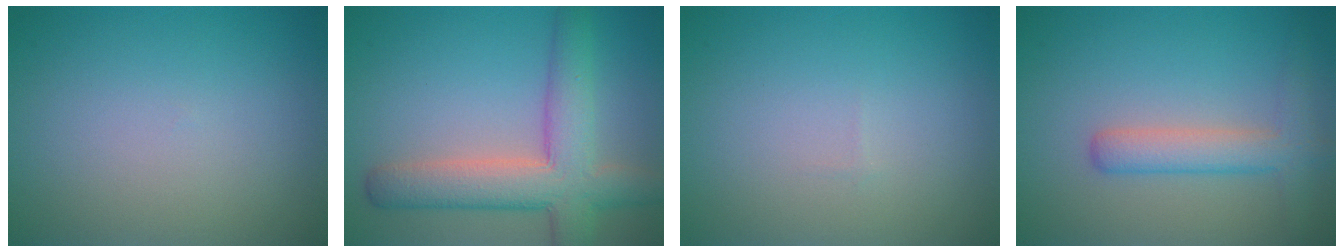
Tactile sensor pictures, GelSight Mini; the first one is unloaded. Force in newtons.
{"total": 7.1, "press": 7.1, "slide": 0.4}
{"total": 0.0}
{"total": 3.5, "press": 3.5, "slide": 0.1}